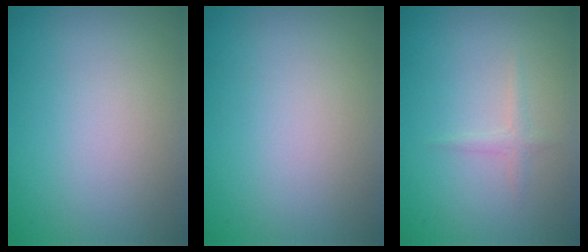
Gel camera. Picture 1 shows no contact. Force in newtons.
{"total": 0.0}
{"total": 0.9, "press": 0.9, "slide": 0.0}